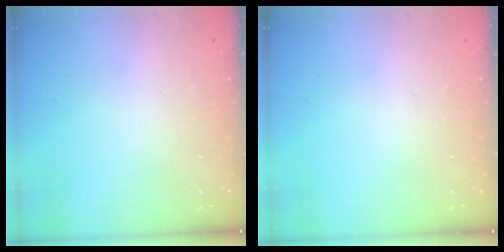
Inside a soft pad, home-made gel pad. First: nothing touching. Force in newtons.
{"total": 0.0}